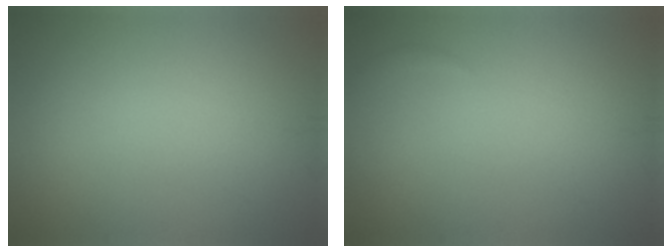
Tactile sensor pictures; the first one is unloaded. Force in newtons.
{"total": 0.9, "press": 0.9, "slide": 0.1}